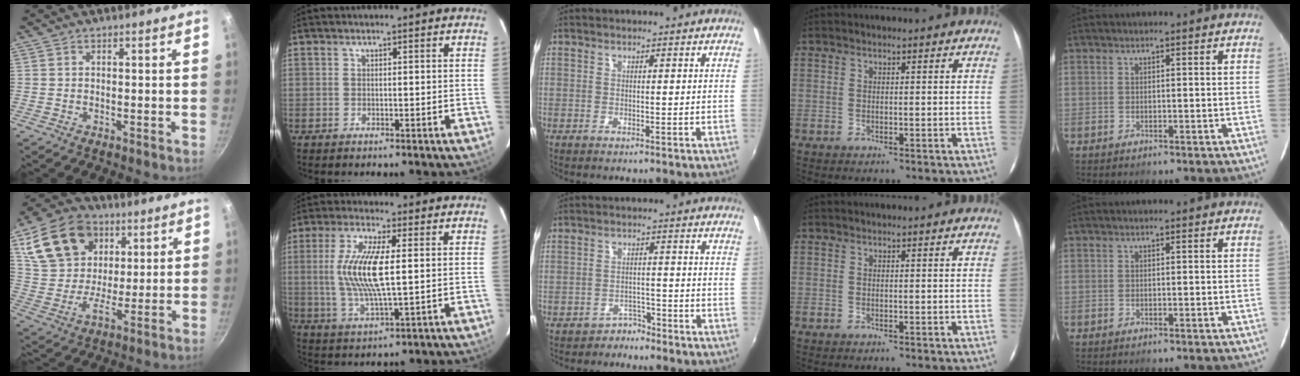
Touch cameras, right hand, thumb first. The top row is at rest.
{"thumb": {"total": 17.8, "force": [7.6, 13.0, 9.5], "torque": [-0.152, -0.007, 0.138]}, "index": {"total": 12.5, "force": [1.2, 3.2, 12.0], "torque": [-0.238, -0.002, 0.025]}, "middle": {"total": 2.7, "force": [-2.4, 1.2, -0.4], "torque": [0.007, 0.010, -0.040]}}